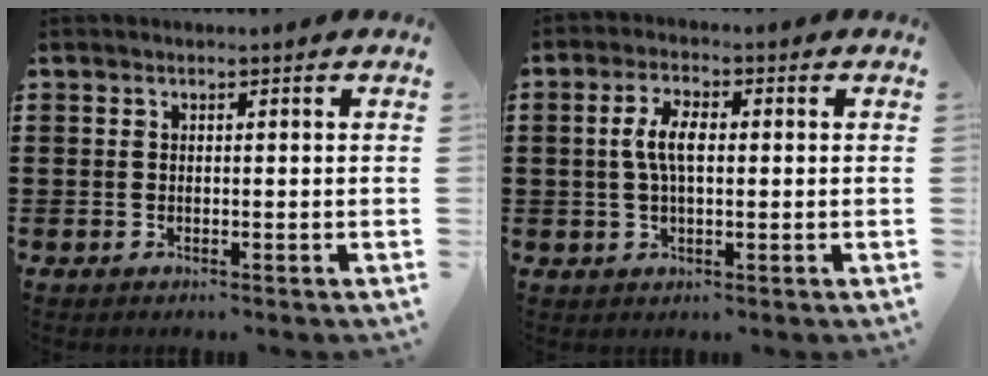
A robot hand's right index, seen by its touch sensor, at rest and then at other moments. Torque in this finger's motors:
{"motor_torque": [0.37, -0.21, 0.27, 0.10]}